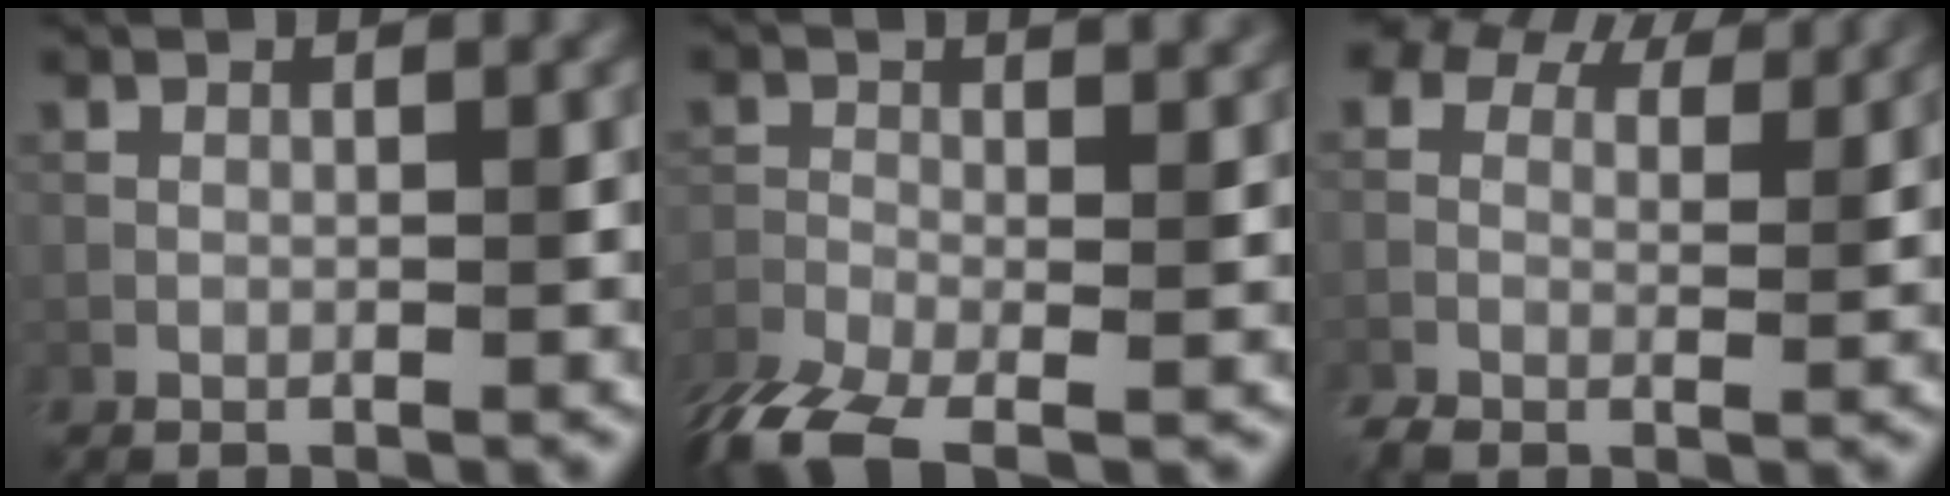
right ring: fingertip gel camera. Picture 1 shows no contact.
{"total": 9.0, "force": [-4.9, 3.4, 6.7], "torque": [-0.128, -0.023, -0.096]}
{"total": 6.9, "force": [4.2, 4.2, 3.6], "torque": [-0.075, 0.002, 0.067]}